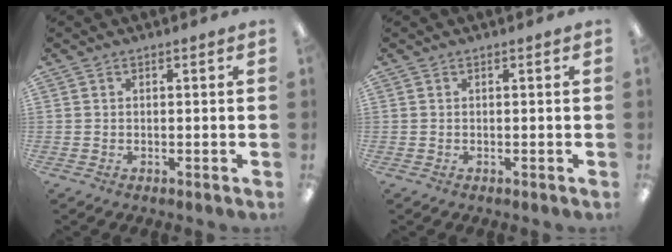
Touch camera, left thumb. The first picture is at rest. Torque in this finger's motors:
{"motor_torque": [0.00, 0.00, 0.11, -0.08, 0.00]}